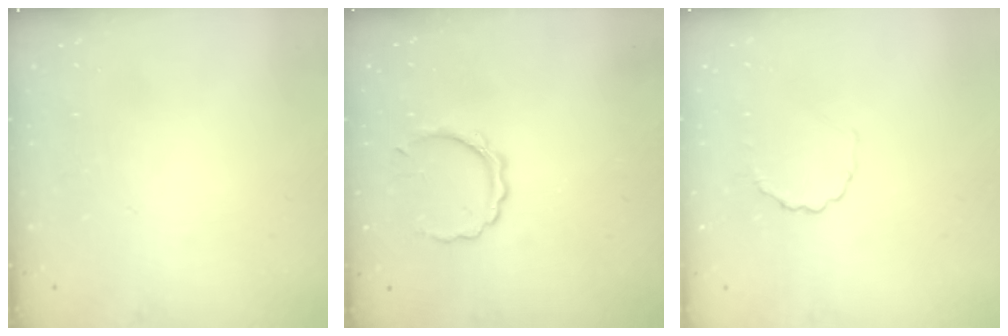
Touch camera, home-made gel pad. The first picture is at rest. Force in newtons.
{"total": 6.2, "press": 6.2, "slide": 0.4}
{"total": 2.7, "press": 2.5, "slide": 1.0}